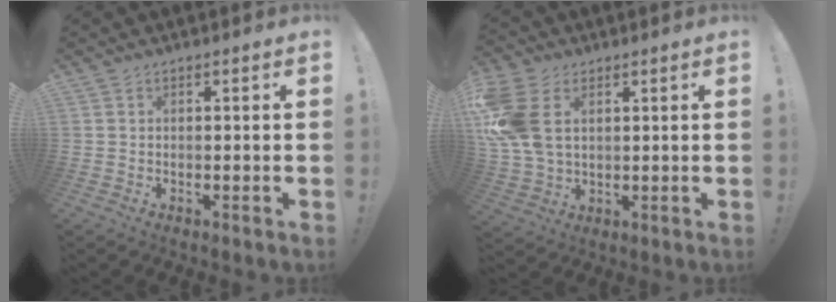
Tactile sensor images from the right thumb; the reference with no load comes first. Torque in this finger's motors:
{"motor_torque": [0.51, 0.72, 1.68, 0.34, 0.57]}